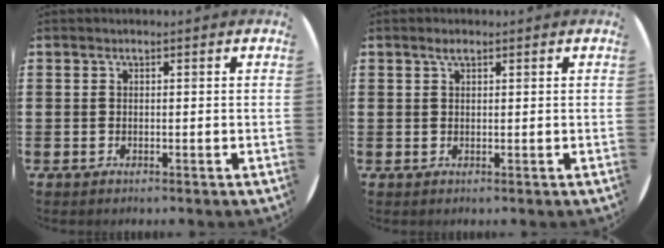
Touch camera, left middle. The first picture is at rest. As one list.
[{"total": 1.1, "force": [0.7, 0.3, 0.8], "torque": [-0.016, 0.004, 0.011]}]